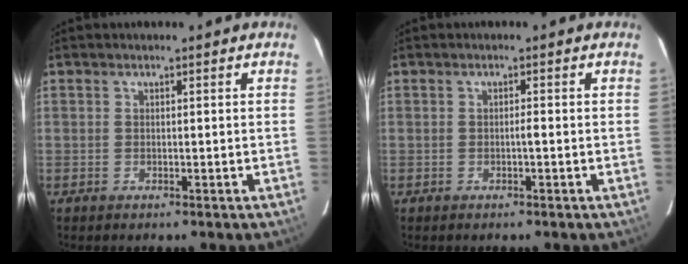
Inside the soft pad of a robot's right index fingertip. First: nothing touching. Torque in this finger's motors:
{"motor_torque": [0.20, 0.03, 0.00, 0.01]}